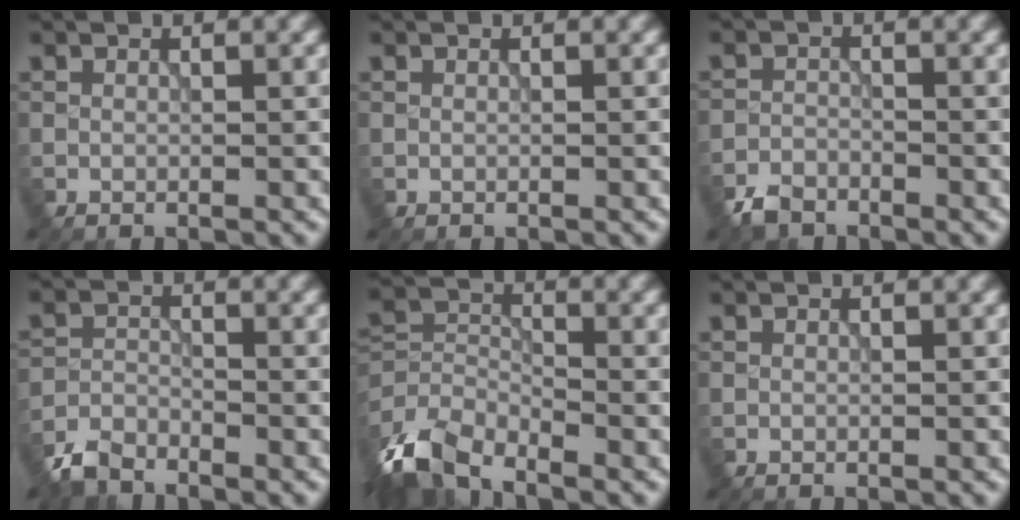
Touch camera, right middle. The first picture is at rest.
{"total": 0.0}
{"total": 2.6, "force": [-2.2, 1.1, 0.7], "torque": [-0.012, -0.003, -0.053]}
{"total": 3.1, "force": [-2.8, 1.1, 0.9], "torque": [-0.019, -0.003, -0.066]}
{"total": 7.2, "force": [-5.2, 3.1, 3.9], "torque": [-0.081, -0.009, -0.114]}
{"total": 0.0}